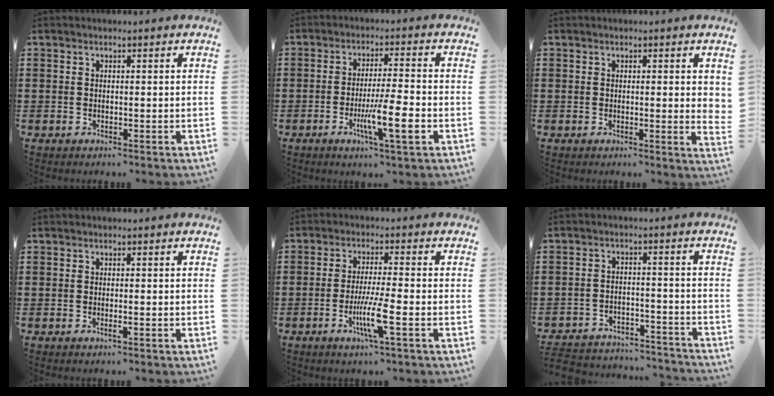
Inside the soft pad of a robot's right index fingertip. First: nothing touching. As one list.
[{"total": 8.1, "force": [-2.8, 0.9, 7.5], "torque": [-0.133, -0.011, -0.048]}, {"total": 1.6, "force": [0.2, 0.1, 1.6], "torque": [-0.031, -0.001, 0.004]}, {"total": 0.8, "force": [-0.3, 0.0, 0.7], "torque": [-0.013, -0.003, -0.005]}, {"total": 6.9, "force": [-2.3, 0.4, 6.5], "torque": [-0.126, -0.019, -0.044]}, {"total": 4.5, "force": [-4.4, 0.6, 0.6], "torque": [-0.021, 0.002, -0.093]}]